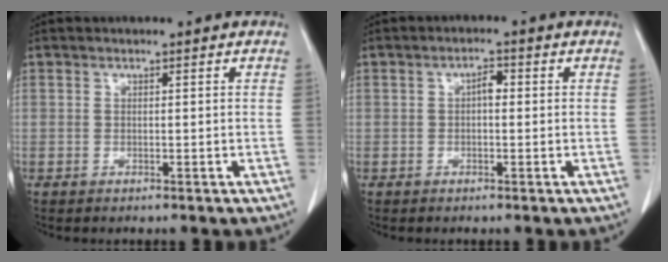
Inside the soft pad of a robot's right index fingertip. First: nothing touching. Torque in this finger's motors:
{"motor_torque": [0.29, 0.06, 0.05, 0.02]}